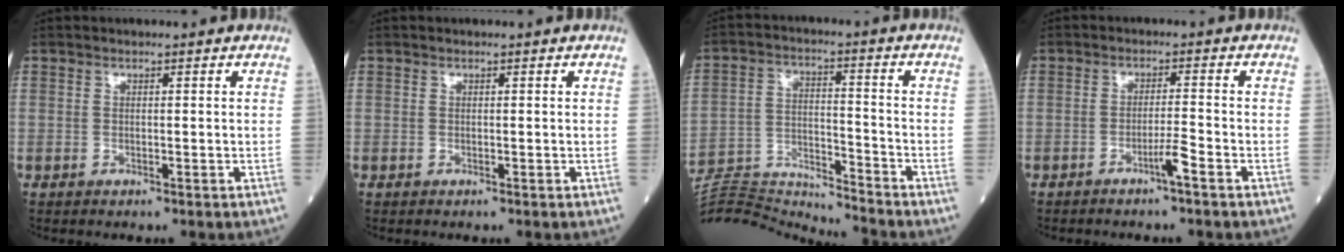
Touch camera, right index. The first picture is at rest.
{"total": 0.0}
{"total": 14.6, "force": [-14.5, -1.4, 0.7], "torque": [-0.018, 0.023, -0.251]}
{"total": 2.6, "force": [-1.7, -0.5, 1.9], "torque": [-0.037, -0.002, -0.029]}